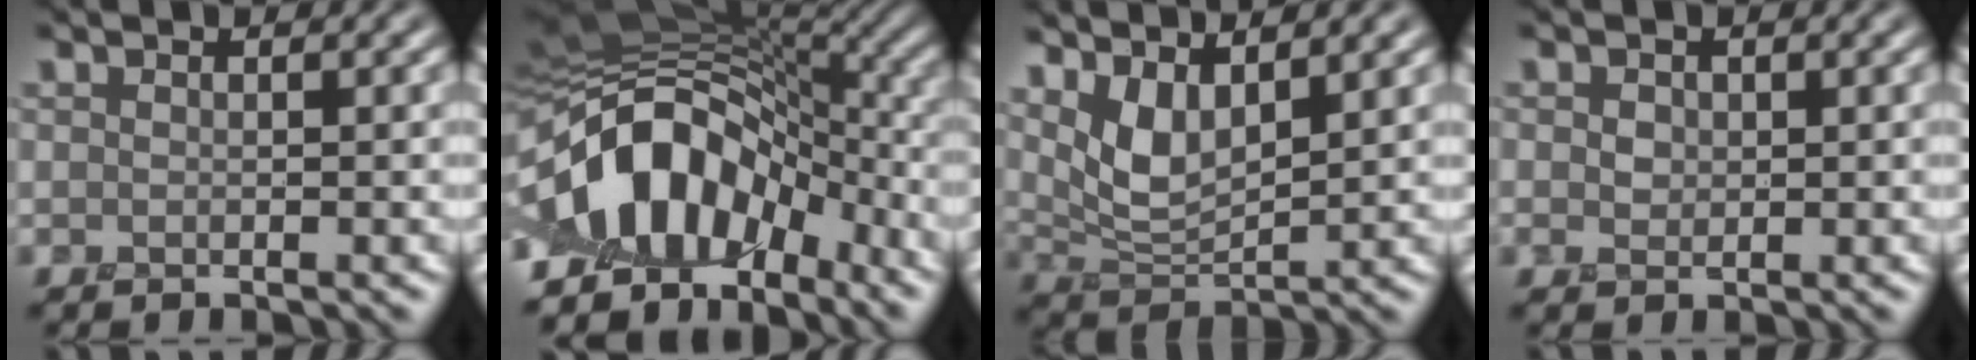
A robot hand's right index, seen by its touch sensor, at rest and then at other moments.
{"total": 9.7, "force": [-5.0, 5.1, 6.5], "torque": [-0.096, 0.025, -0.100]}
{"total": 3.9, "force": [2.4, 1.2, 2.8], "torque": [-0.068, -0.010, 0.055]}
{"total": 1.7, "force": [0.9, 1.2, 0.8], "torque": [-0.018, 0.009, 0.014]}